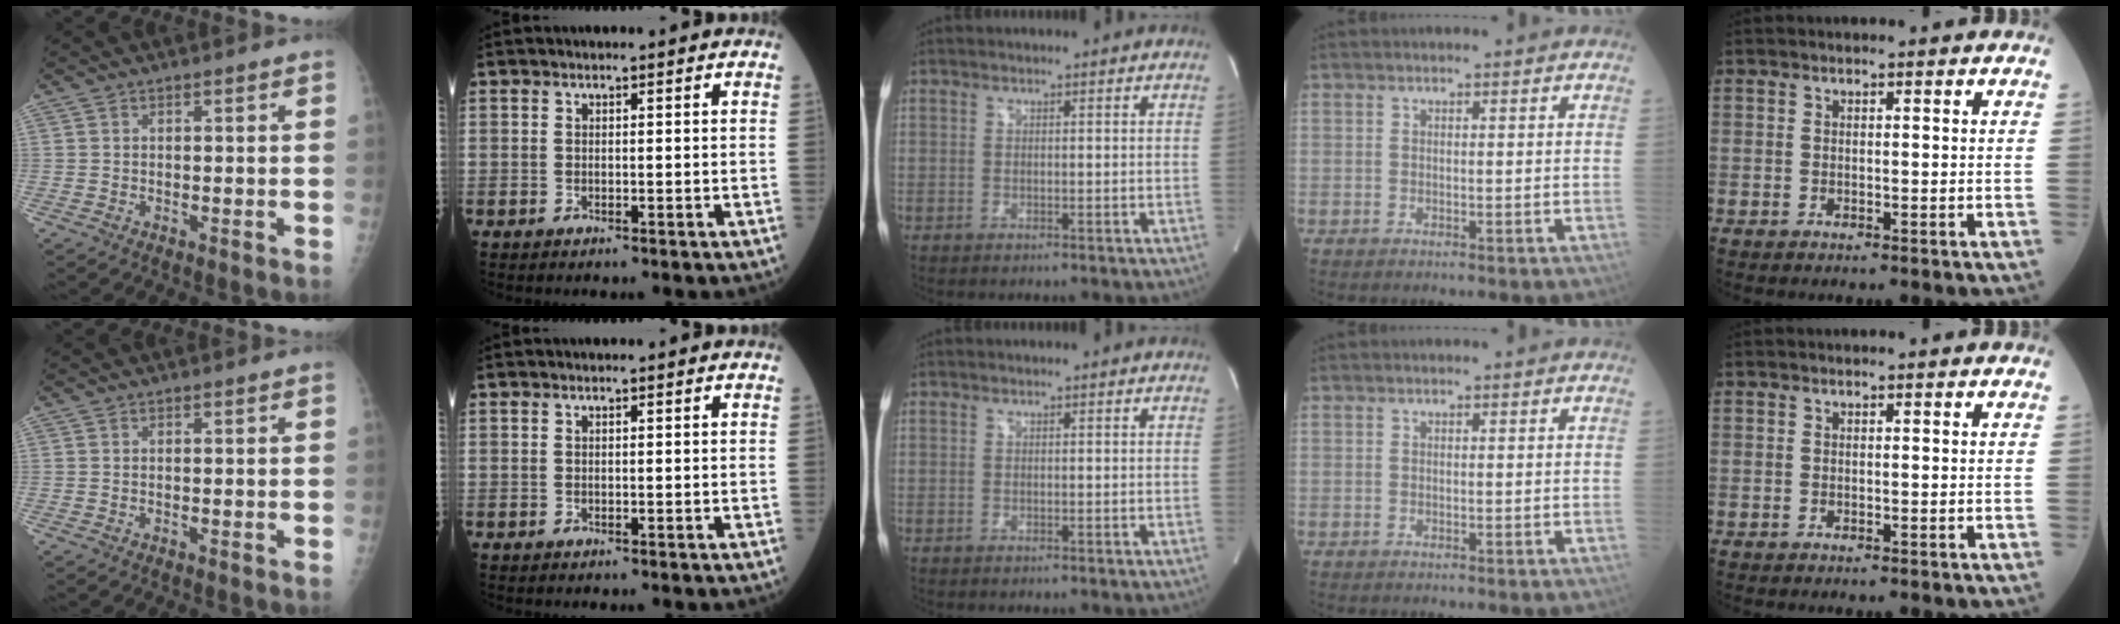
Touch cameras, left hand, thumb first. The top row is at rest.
{}